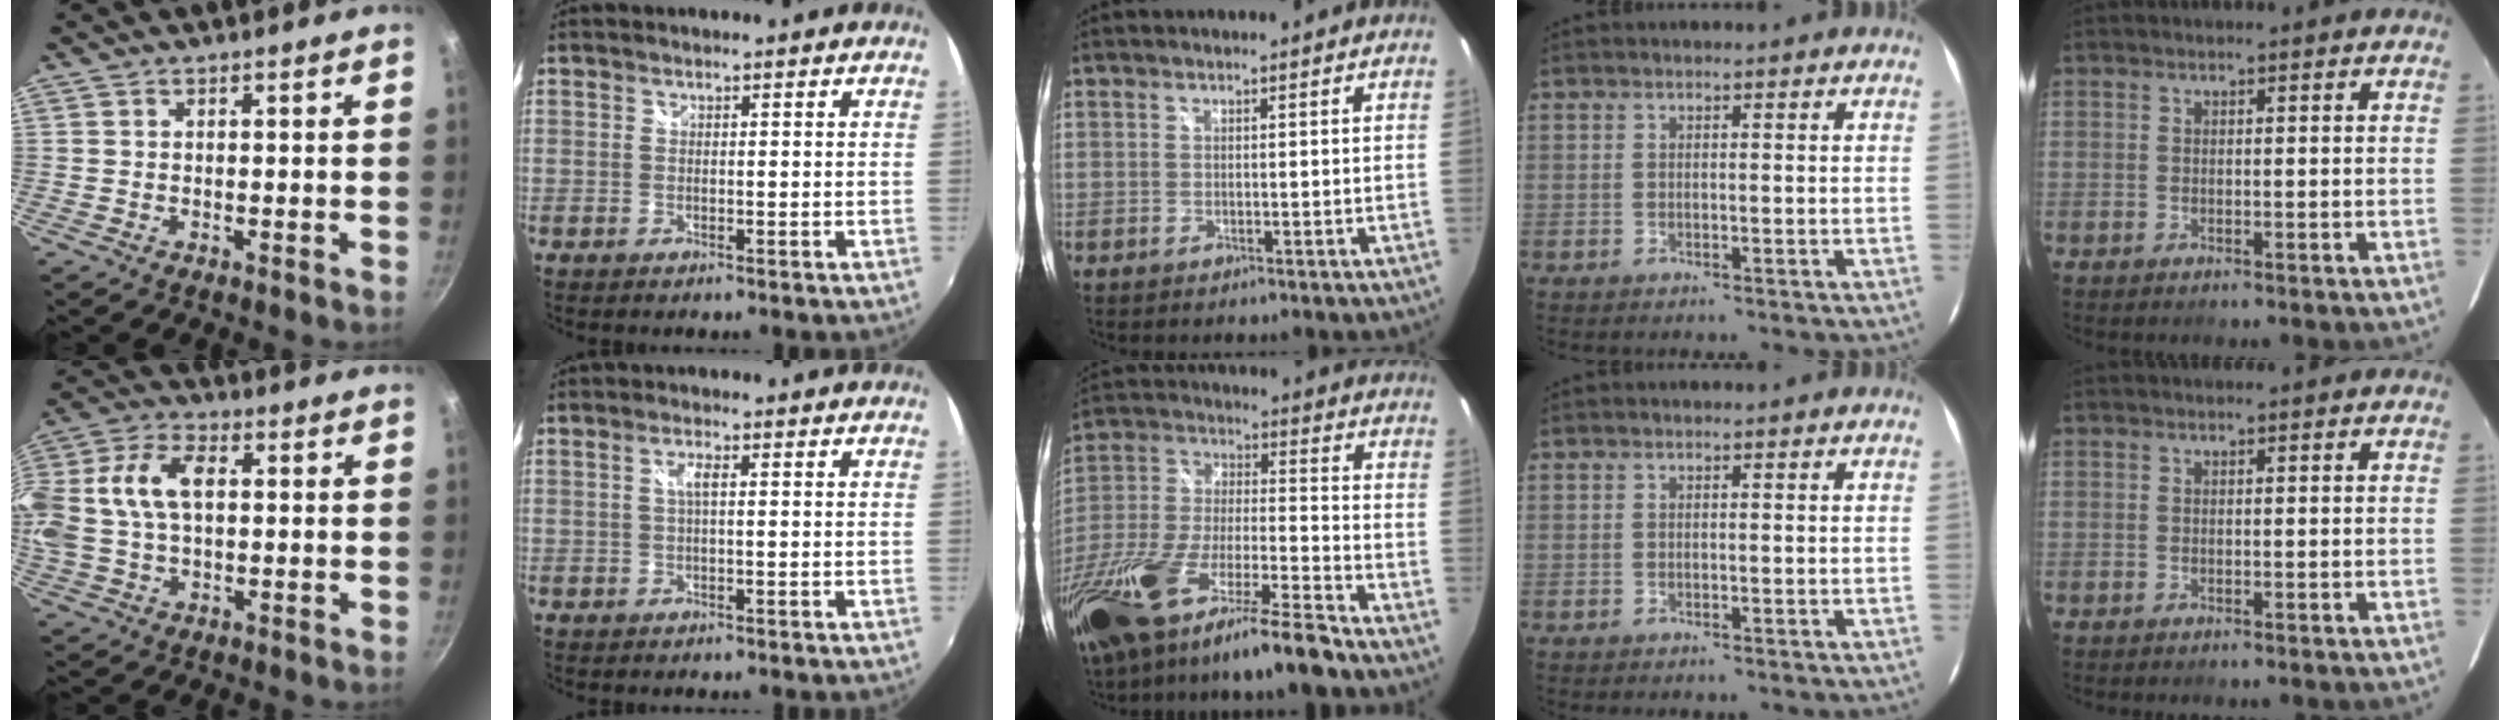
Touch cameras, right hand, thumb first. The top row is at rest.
{"thumb": {"total": 16.9, "force": [1.9, 10.8, 12.8], "torque": [-0.272, 0.029, 0.023]}, "index": {"total": 2.1, "force": [0.2, 0.3, 2.0], "torque": [-0.039, 0.003, 0.002]}, "middle": {"total": 23.4, "force": [-16.8, 3.2, 16.0], "torque": [-0.316, -0.053, -0.303]}}